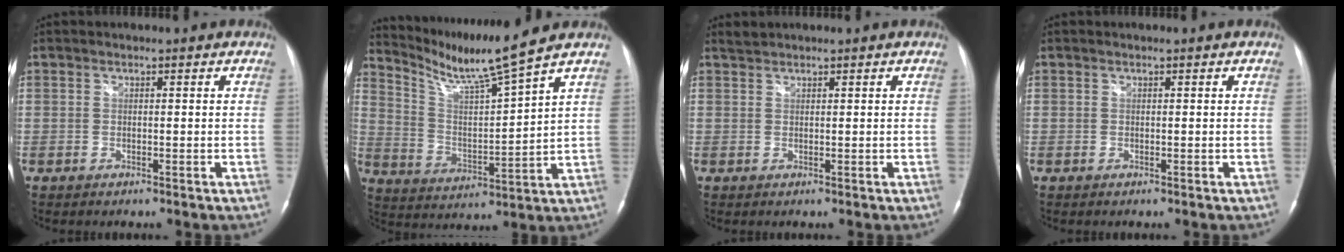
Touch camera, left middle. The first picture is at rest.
{"total": 10.4, "force": [9.1, -2.5, 4.3], "torque": [-0.086, -0.018, 0.178]}
{"total": 1.0, "force": [1.0, 0.0, -0.1], "torque": [-0.003, 0.008, 0.024]}
{"total": 0.0}